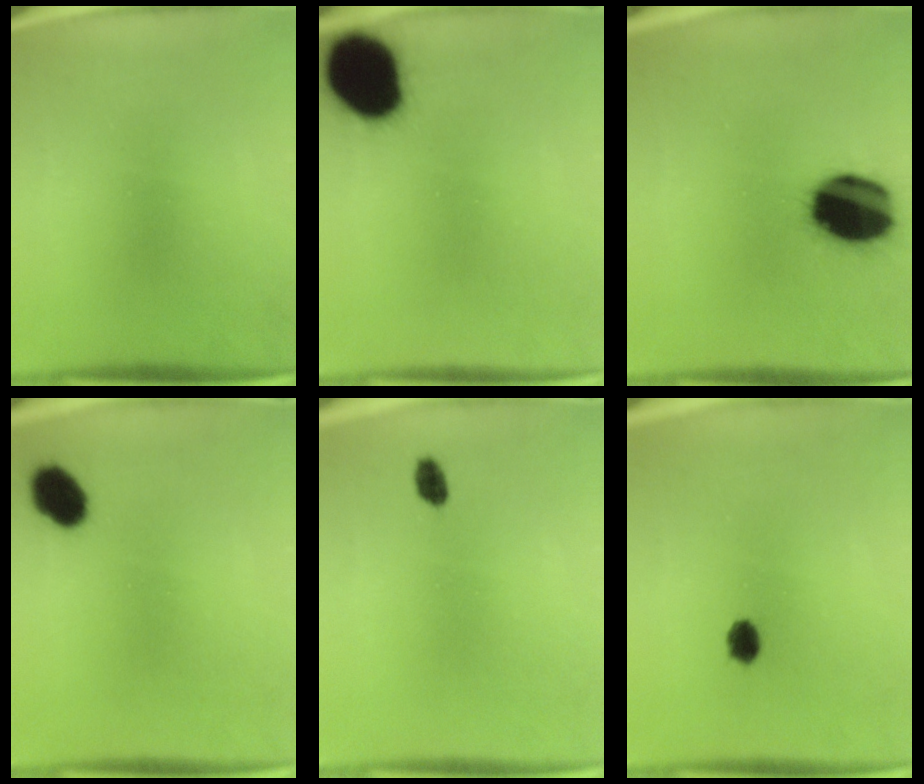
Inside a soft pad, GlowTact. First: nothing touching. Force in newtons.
{"total": 18.5}
{"total": 19.8}
{"total": 7.0}
{"total": 2.1}
{"total": 2.9}